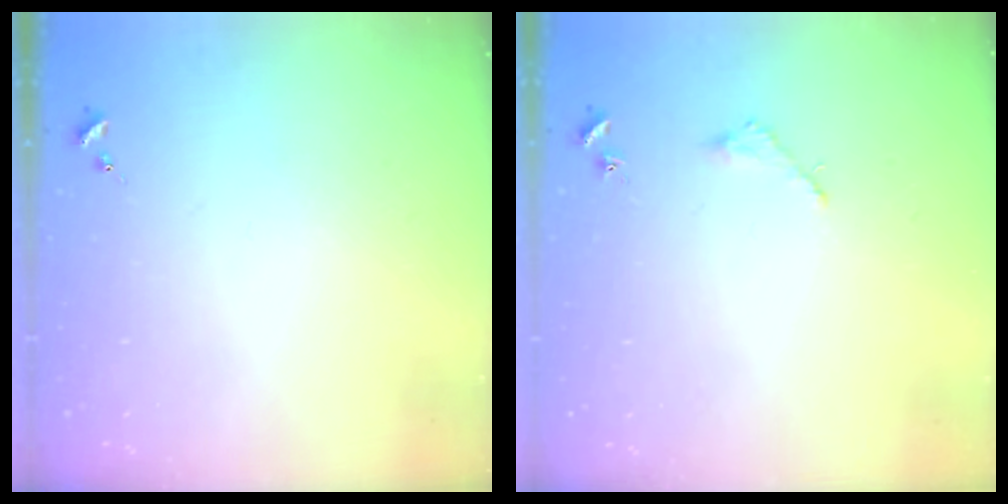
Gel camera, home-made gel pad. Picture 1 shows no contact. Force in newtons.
{"total": 1.6, "press": 1.6, "slide": 0.2}